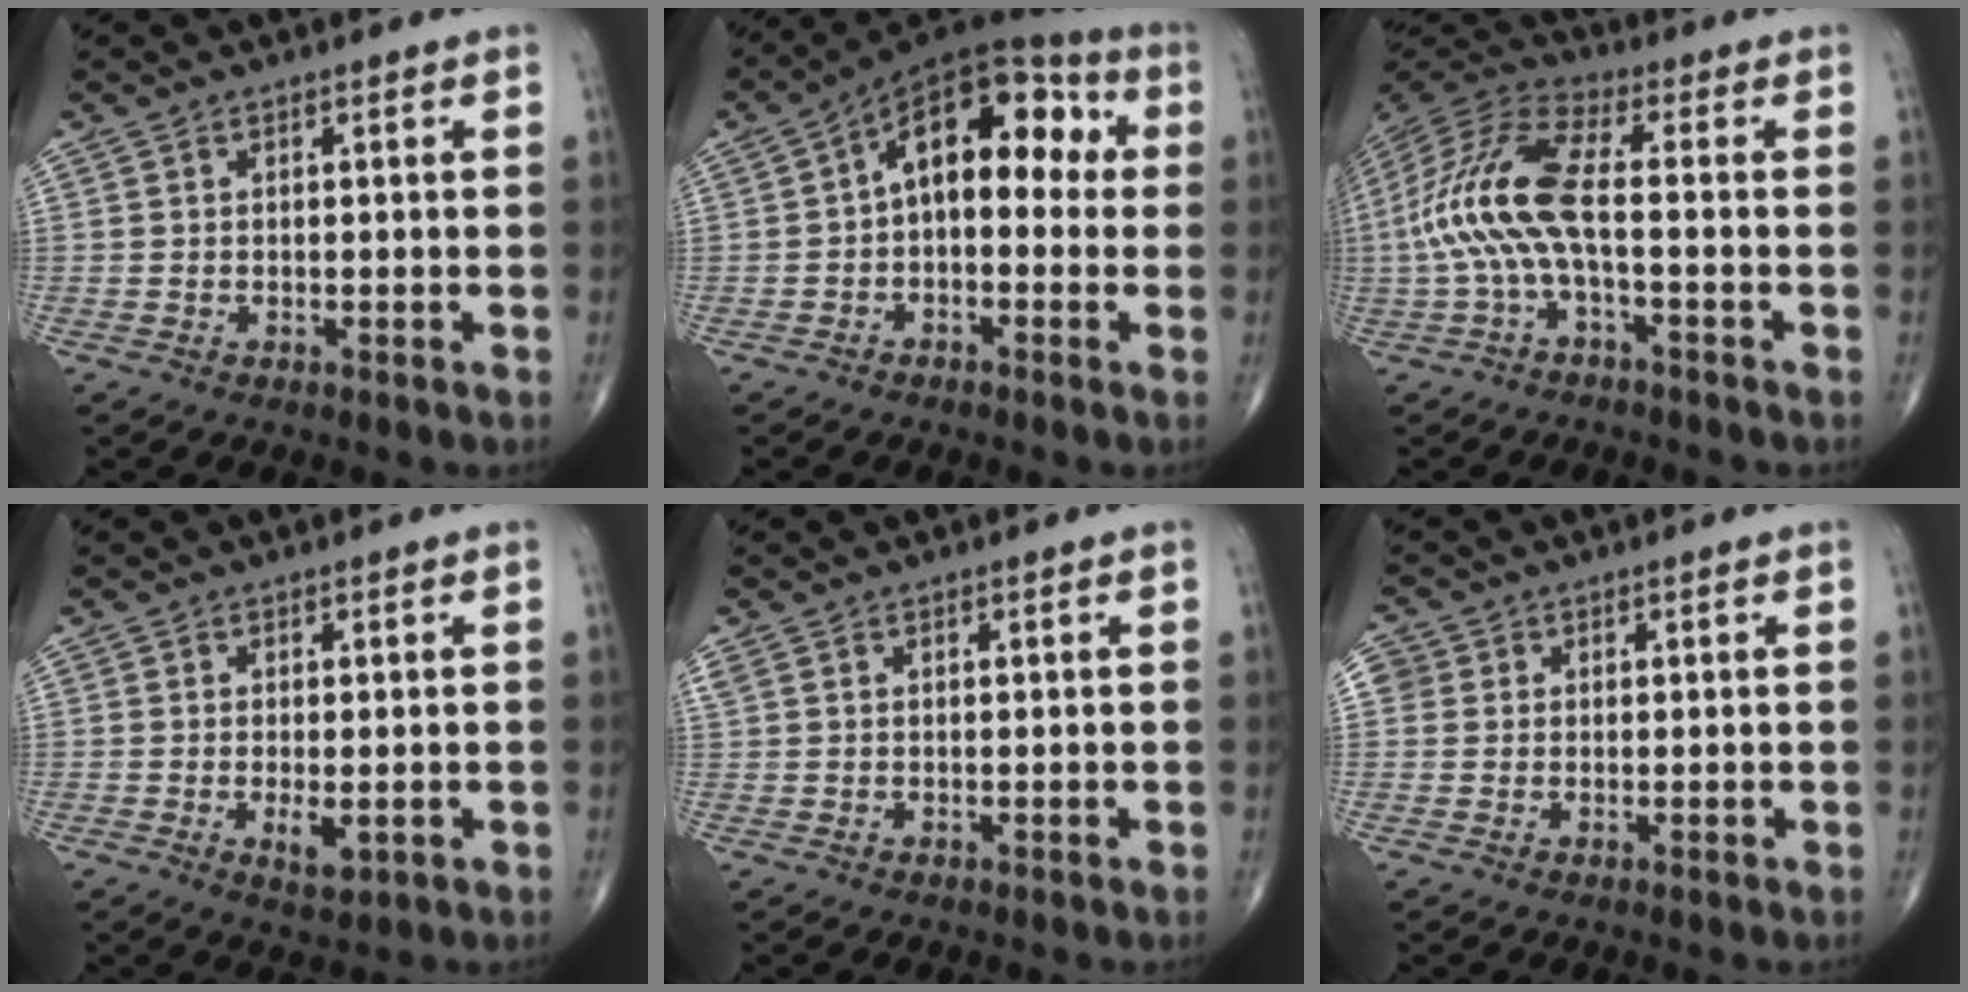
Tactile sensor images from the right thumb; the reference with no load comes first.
{"total": 14.4, "force": [1.3, 8.2, 11.7], "torque": [-0.131, 0.047, 0.002]}
{"total": 13.9, "force": [-1.6, 4.5, 13.1], "torque": [-0.301, 0.042, -0.038]}
{"total": 3.3, "force": [-0.6, 1.4, 2.9], "torque": [-0.044, -0.007, -0.007]}
{"total": 1.0, "force": [0.6, 0.7, 0.5], "torque": [-0.015, 0.015, 0.016]}
{"total": 3.0, "force": [0.6, 2.8, 0.6], "torque": [0.002, 0.006, 0.010]}